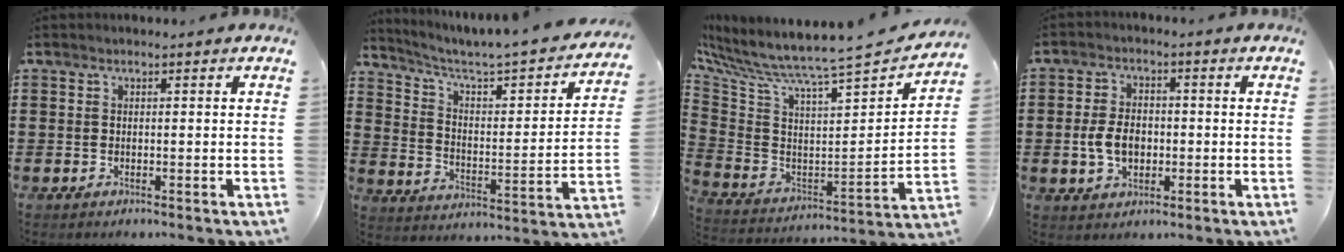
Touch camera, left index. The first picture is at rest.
{"total": 3.6, "force": [2.8, 0.8, 2.1], "torque": [-0.061, -0.034, 0.034]}
{"total": 6.4, "force": [5.7, 0.0, 2.9], "torque": [-0.087, -0.064, 0.083]}
{"total": 5.6, "force": [-0.9, 3.7, 4.1], "torque": [-0.084, 0.000, -0.023]}